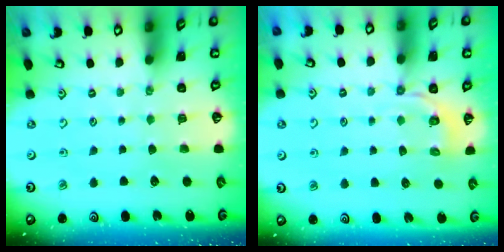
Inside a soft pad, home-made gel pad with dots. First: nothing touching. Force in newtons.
{"total": 3.7, "press": 3.2, "slide": 2.0}